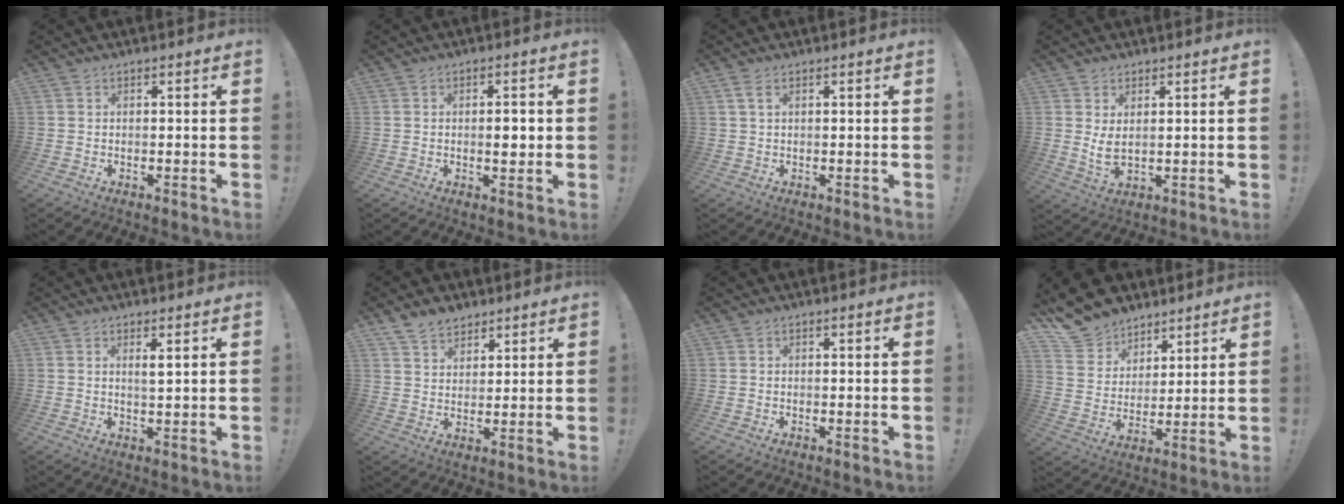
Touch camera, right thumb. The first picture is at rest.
{"total": 3.4, "force": [-0.4, 1.1, 3.2], "torque": [-0.040, -0.002, -0.012]}
{"total": 2.5, "force": [1.1, 1.2, 1.9], "torque": [-0.039, 0.002, 0.021]}
{"total": 4.5, "force": [1.4, 1.9, 3.8], "torque": [-0.068, -0.019, 0.022]}
{"total": 2.3, "force": [1.0, 0.1, 2.0], "torque": [-0.026, -0.010, 0.013]}
{"total": 7.1, "force": [5.5, 4.2, 1.8], "torque": [-0.038, -0.028, 0.108]}
{"total": 0.0}
{"total": 12.8, "force": [9.9, 7.8, 2.1], "torque": [-0.057, -0.078, 0.194]}